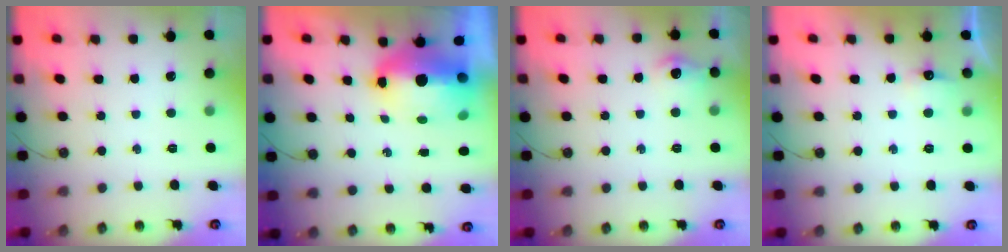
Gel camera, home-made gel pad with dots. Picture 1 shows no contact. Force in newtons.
{"total": 15.1, "press": 12.0, "slide": 9.3}
{"total": 8.3, "press": 8.3, "slide": 0.9}
{"total": 4.4, "press": 4.3, "slide": 0.8}